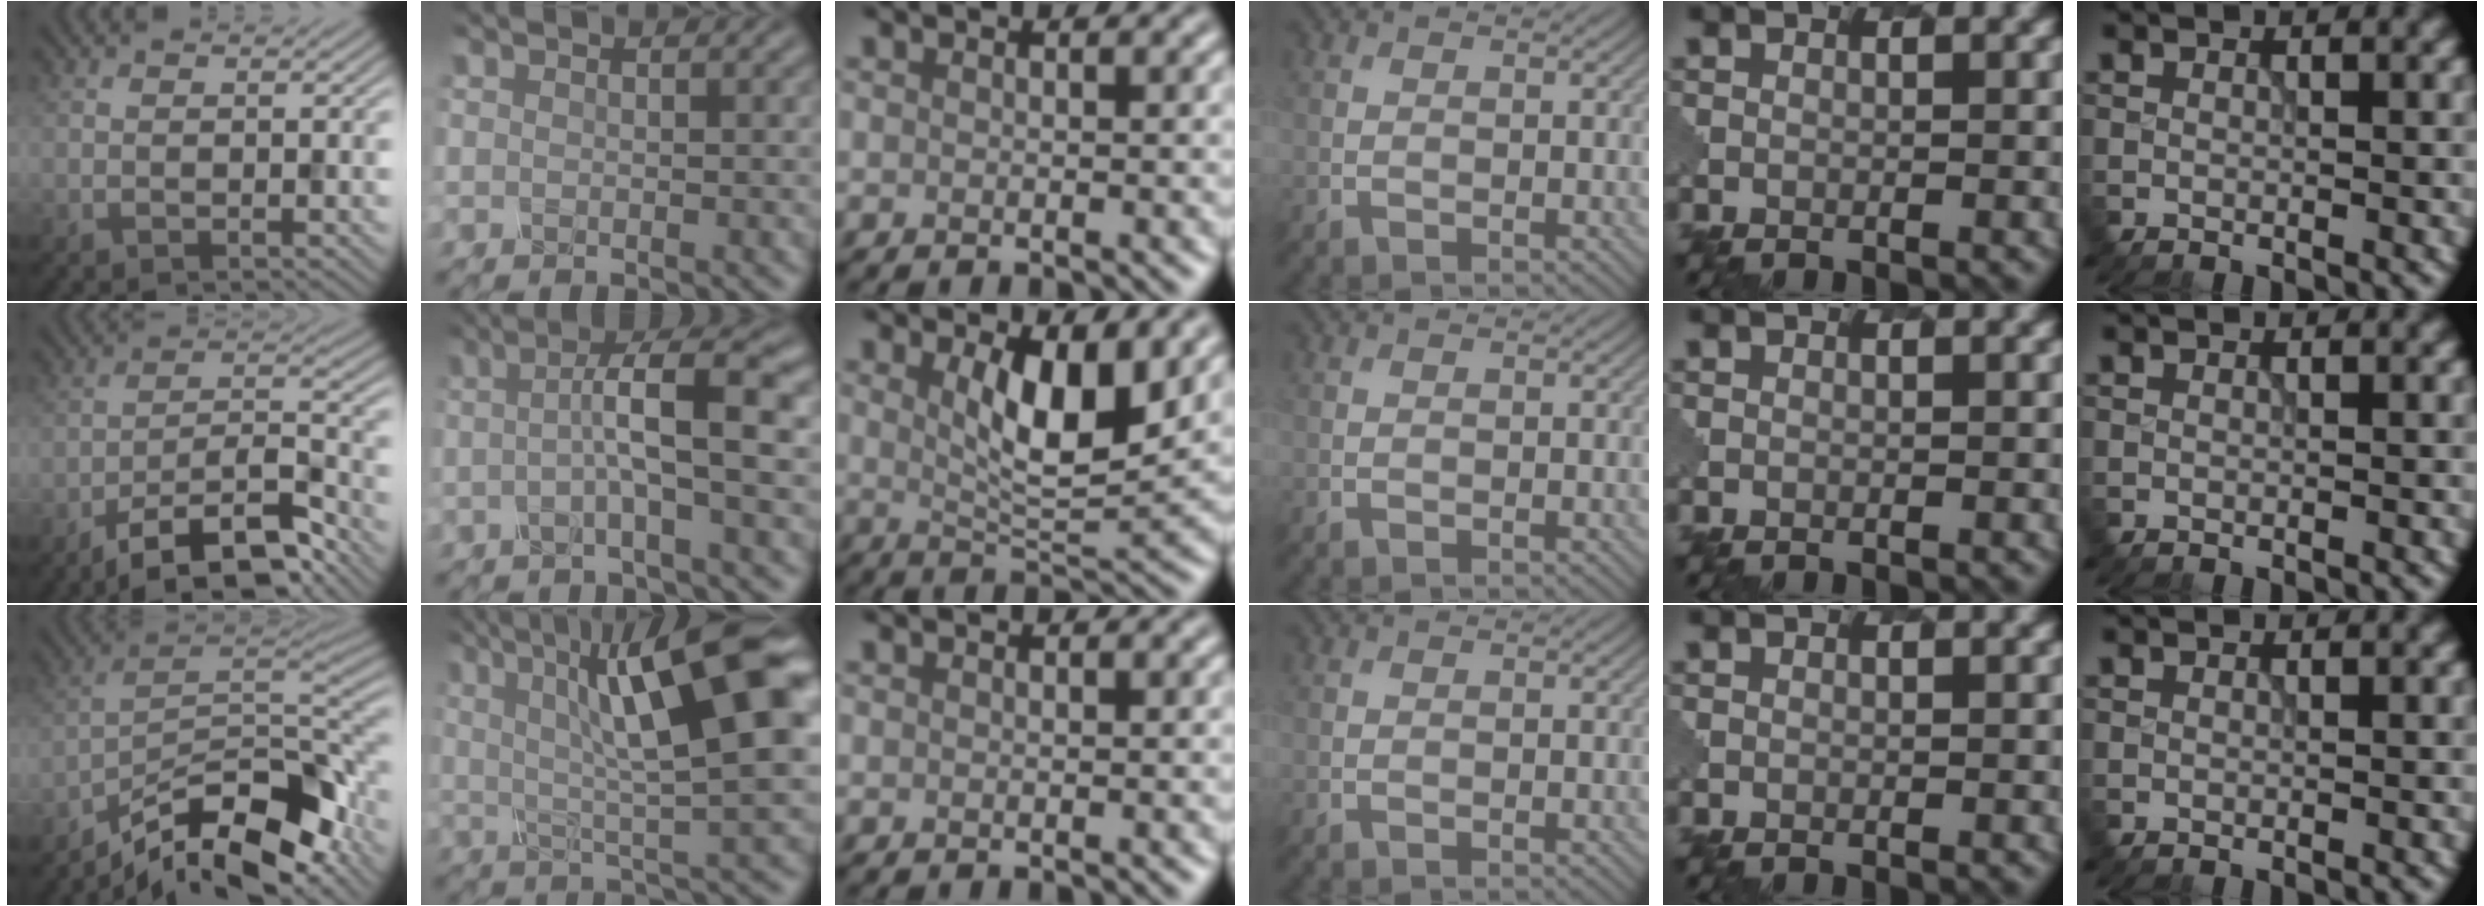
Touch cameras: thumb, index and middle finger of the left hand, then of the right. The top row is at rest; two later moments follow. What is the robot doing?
{"motion": "twist", "object": "rubiks cube"}